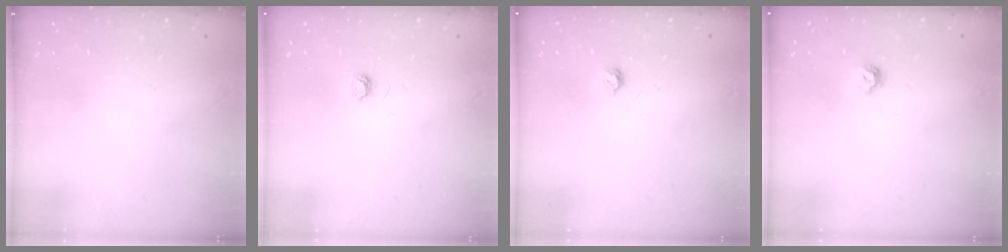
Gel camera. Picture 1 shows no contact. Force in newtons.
{"total": 3.5, "press": 3.5, "slide": 0.4}
{"total": 3.1, "press": 3.1, "slide": 0.5}
{"total": 5.4, "press": 5.4, "slide": 0.9}